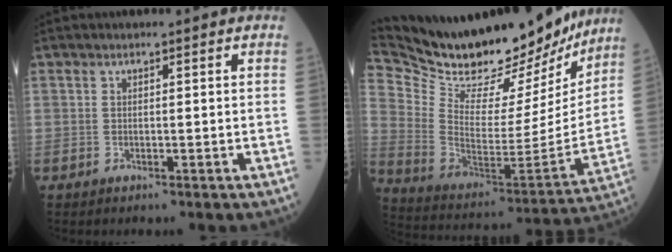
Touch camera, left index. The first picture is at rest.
{"total": 28.6, "force": [25.6, 7.8, 10.1], "torque": [-0.184, -0.044, 0.378]}